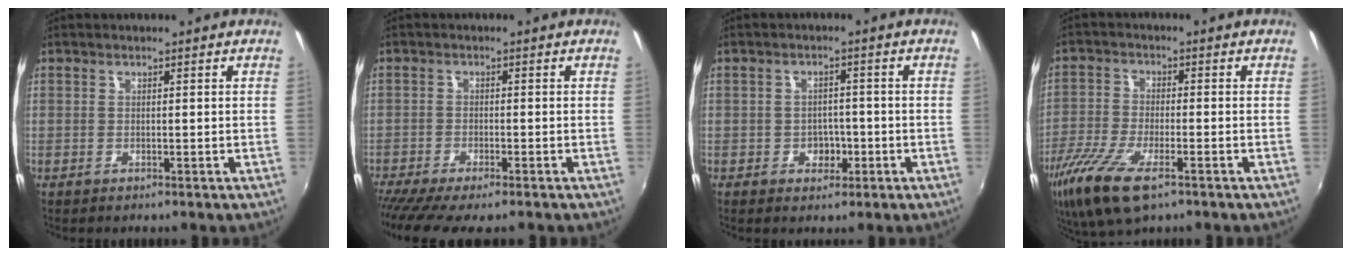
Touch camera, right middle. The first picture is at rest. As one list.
[{"total": 9.2, "force": [-7.6, 1.1, 5.2], "torque": [-0.121, -0.040, -0.128]}, {"total": 3.3, "force": [-1.2, 2.8, 1.4], "torque": [-0.023, 0.007, -0.013]}, {"total": 12.2, "force": [-7.3, 4.0, 8.9], "torque": [-0.201, -0.036, -0.143]}]